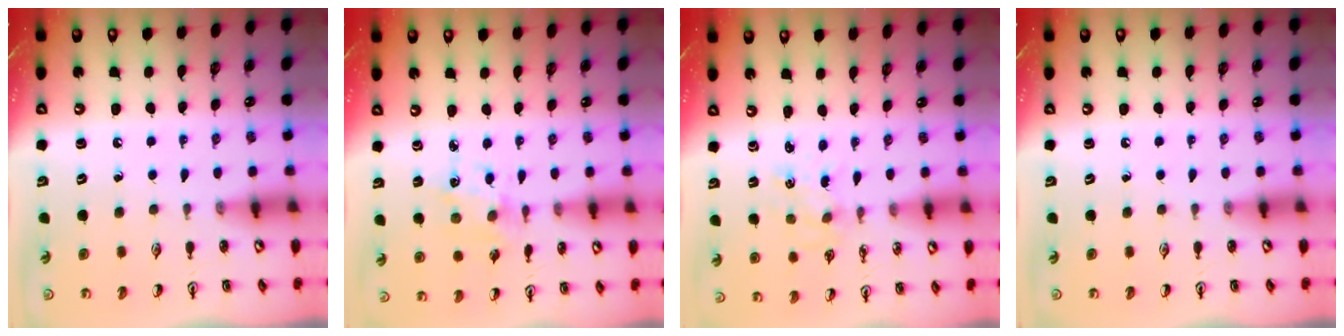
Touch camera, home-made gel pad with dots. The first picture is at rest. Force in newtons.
{"total": 3.5, "press": 3.4, "slide": 1.1}
{"total": 1.4, "press": 1.4, "slide": 0.2}
{"total": 0.0}